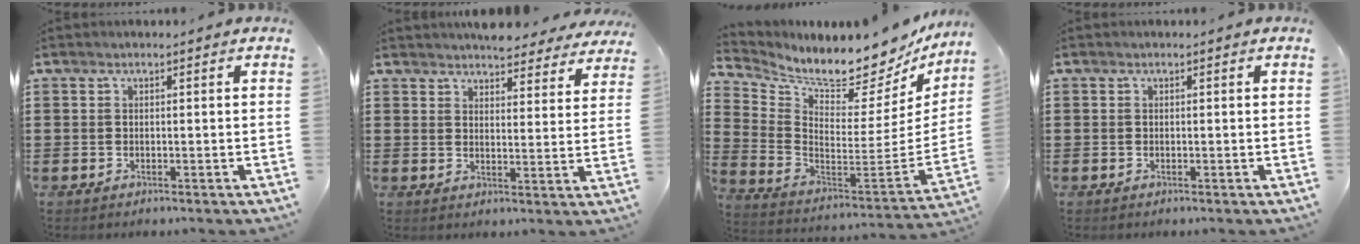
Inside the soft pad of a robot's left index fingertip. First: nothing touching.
{"total": 4.6, "force": [4.5, 0.5, 0.5], "torque": [-0.011, -0.024, 0.082]}
{"total": 8.0, "force": [7.7, 0.3, 2.2], "torque": [-0.062, -0.093, 0.119]}
{"total": 0.0}